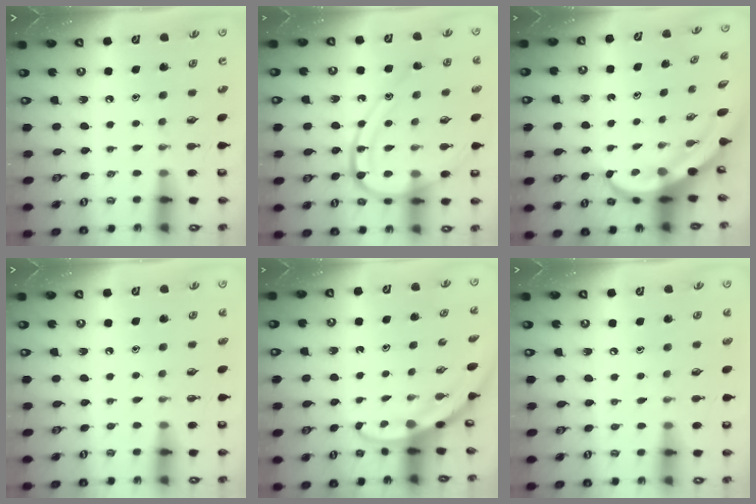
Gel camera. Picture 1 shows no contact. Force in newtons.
{"total": 15.3, "press": 15.2, "slide": 1.6}
{"total": 8.6, "press": 8.4, "slide": 1.8}
{"total": 1.1, "press": 1.1, "slide": 0.3}
{"total": 3.3, "press": 3.3, "slide": 0.1}
{"total": 5.3, "press": 5.3, "slide": 0.5}